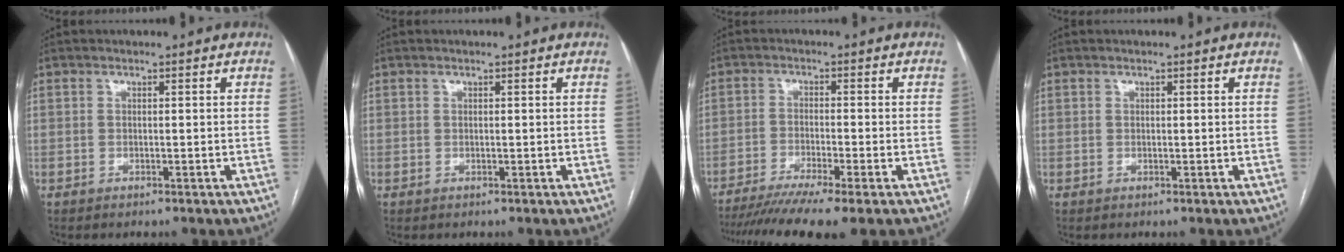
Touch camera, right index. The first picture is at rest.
{"total": 0.0}
{"total": 10.8, "force": [-8.4, -0.4, 6.8], "torque": [-0.105, -0.020, -0.133]}
{"total": 0.0}